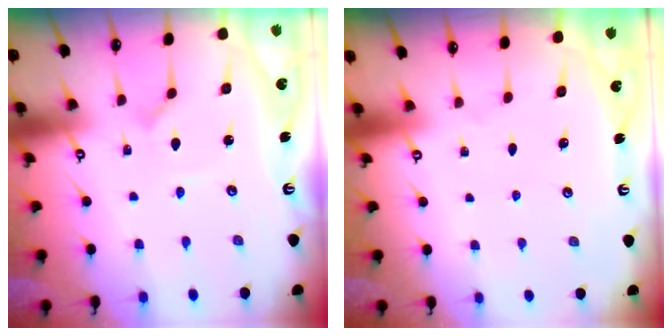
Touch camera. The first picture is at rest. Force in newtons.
{"total": 0.0}